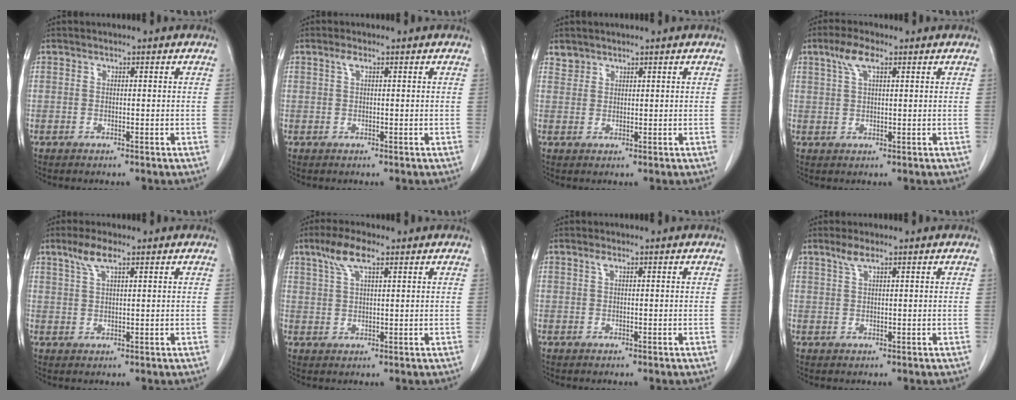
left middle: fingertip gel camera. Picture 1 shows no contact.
{"total": 1.1, "force": [0.6, 0.3, 0.9], "torque": [-0.022, 0.007, 0.009]}
{"total": 1.5, "force": [1.3, 0.7, -0.2], "torque": [0.010, 0.004, 0.024]}
{"total": 4.1, "force": [2.2, 1.1, 3.3], "torque": [-0.076, 0.011, 0.047]}
{"total": 3.8, "force": [2.4, 0.6, 2.9], "torque": [-0.067, 0.007, 0.052]}
{"total": 5.4, "force": [3.3, 1.2, 4.2], "torque": [-0.092, 0.012, 0.064]}
{"total": 0.8, "force": [0.4, 0.2, 0.6], "torque": [-0.017, 0.004, 0.006]}
{"total": 2.1, "force": [1.4, 0.2, 1.5], "torque": [-0.040, 0.004, 0.033]}